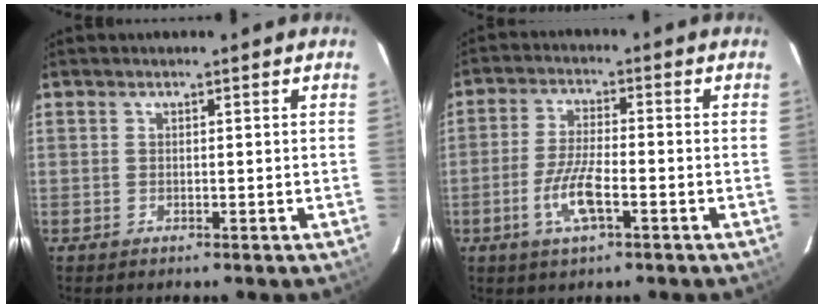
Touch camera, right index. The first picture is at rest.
{"total": 7.4, "force": [-3.0, 1.8, 6.5], "torque": [-0.139, -0.004, -0.061]}